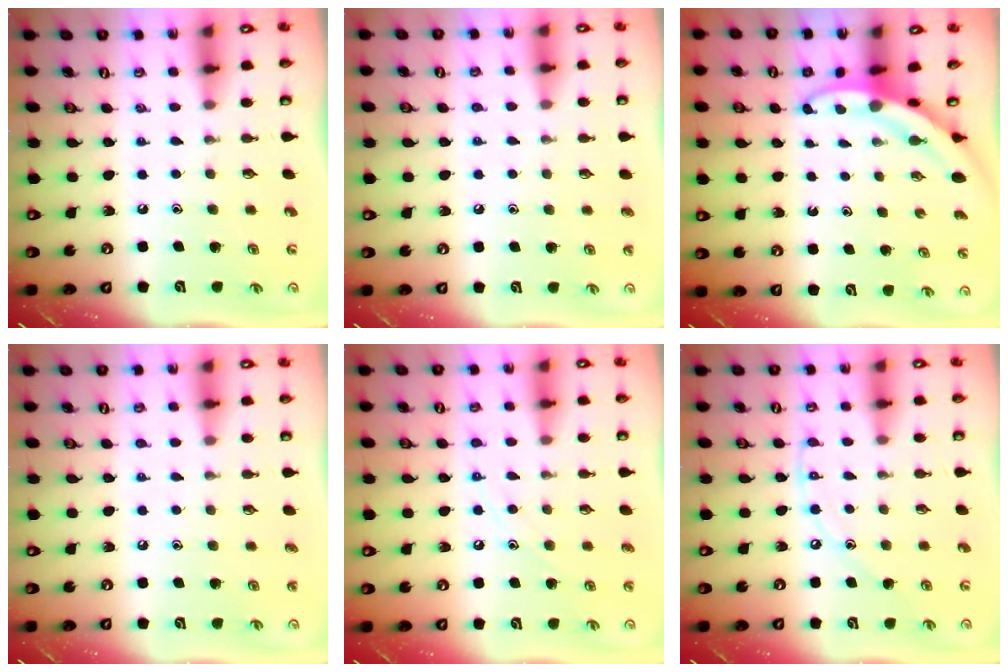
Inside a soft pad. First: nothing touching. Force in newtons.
{"total": 6.9, "press": 6.8, "slide": 0.8}
{"total": 3.3, "press": 3.3, "slide": 0.3}
{"total": 3.6, "press": 3.5, "slide": 0.4}
{"total": 7.5, "press": 7.5, "slide": 0.7}
{"total": 8.0, "press": 8.0, "slide": 0.8}